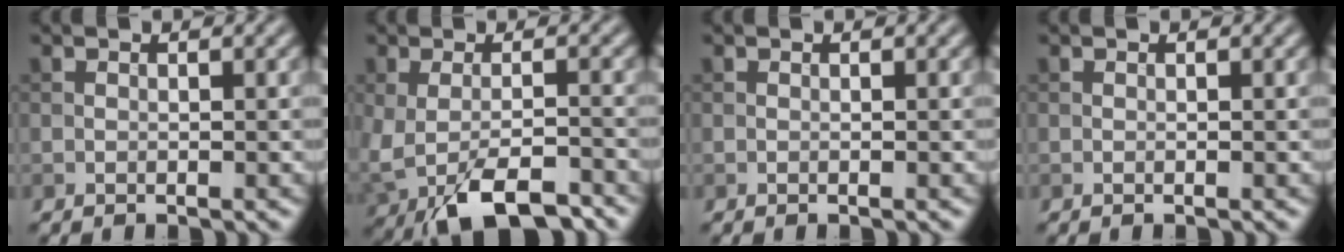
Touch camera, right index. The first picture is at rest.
{"total": 7.4, "force": [-3.8, 3.3, 5.5], "torque": [-0.105, -0.029, -0.055]}
{"total": 0.0}
{"total": 0.0}